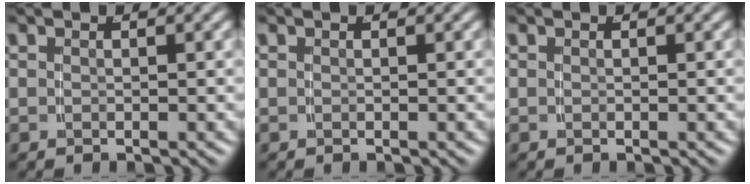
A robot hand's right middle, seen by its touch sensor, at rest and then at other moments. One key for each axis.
{"total": 0.0}
{"total": 0.0}